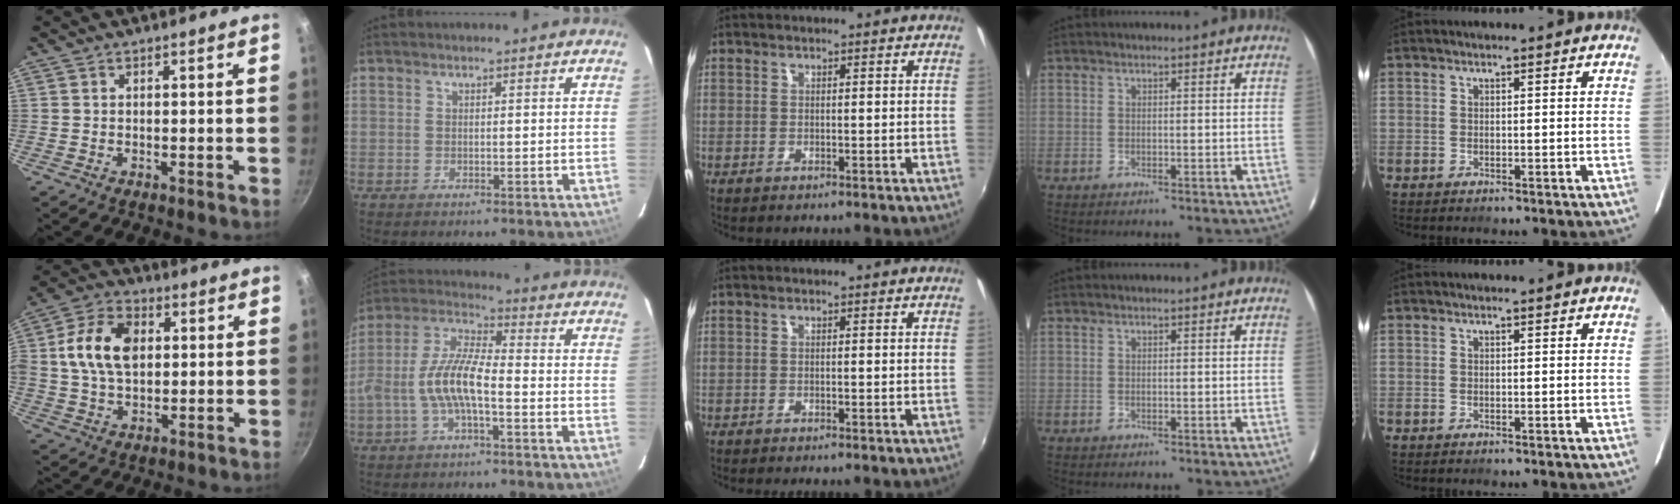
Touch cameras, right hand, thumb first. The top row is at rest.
{"thumb": {"total": 12.8, "force": [2.0, 8.5, 9.3], "torque": [-0.156, 0.010, 0.024]}, "index": {"total": 9.8, "force": [-3.0, 2.9, 8.9], "torque": [-0.195, 0.010, -0.058]}, "middle": {"total": 0.9, "force": [-0.8, 0.0, 0.4], "torque": [-0.005, -0.006, -0.013]}}